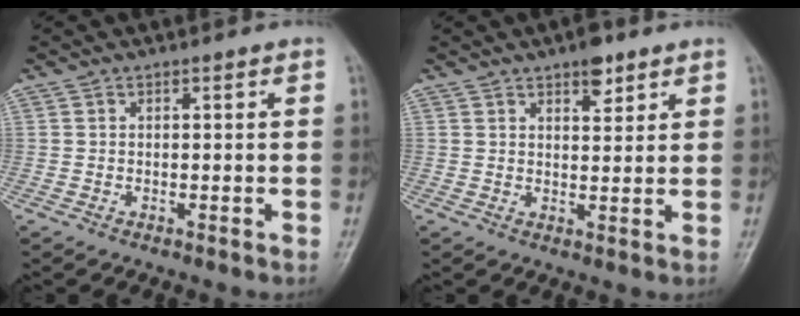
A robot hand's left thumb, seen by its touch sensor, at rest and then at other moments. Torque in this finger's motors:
{"motor_torque": [0.30, 0.26, 0.49, -0.13, 0.02]}